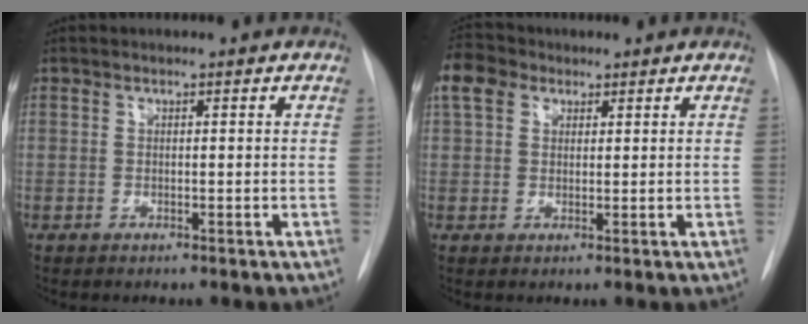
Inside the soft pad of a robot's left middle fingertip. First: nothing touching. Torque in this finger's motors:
{"motor_torque": [0.33, -0.24, 0.30, 0.07]}